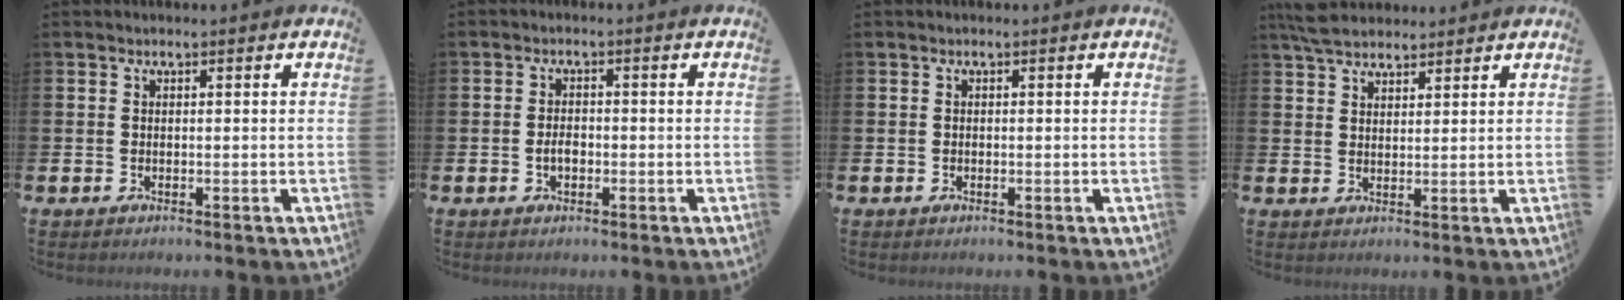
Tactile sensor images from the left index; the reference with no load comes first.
{"total": 2.1, "force": [-0.5, 1.3, 1.5], "torque": [-0.020, 0.001, -0.013]}
{"total": 0.0}
{"total": 4.3, "force": [4.0, 1.2, 1.0], "torque": [-0.027, -0.008, 0.076]}